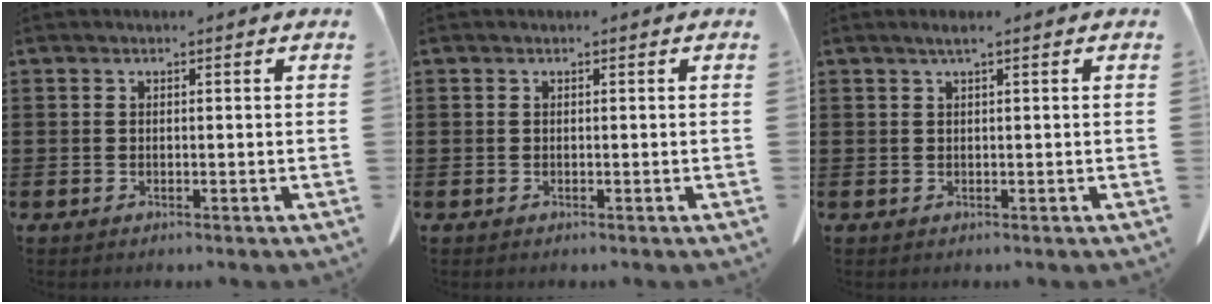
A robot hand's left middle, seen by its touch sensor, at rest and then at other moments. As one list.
[{"total": 0.0}, {"total": 1.3, "force": [0.6, -0.1, 1.1], "torque": [-0.022, 0.001, 0.009]}]